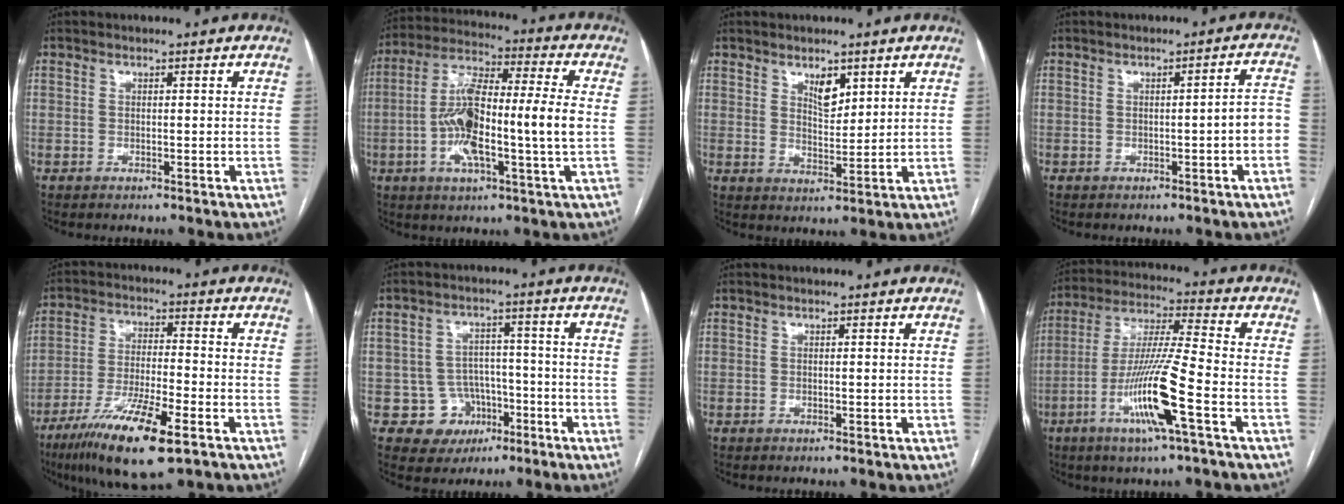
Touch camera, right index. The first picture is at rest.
{"total": 15.0, "force": [-1.9, 1.3, 14.9], "torque": [-0.285, 0.012, -0.039]}
{"total": 4.0, "force": [2.4, 1.8, 2.7], "torque": [-0.045, -0.004, 0.046]}
{"total": 3.4, "force": [-1.1, 0.2, 3.2], "torque": [-0.029, 0.012, -0.017]}
{"total": 14.1, "force": [-8.0, 1.9, 11.5], "torque": [-0.217, -0.029, -0.138]}
{"total": 7.0, "force": [-2.7, 6.4, 0.6], "torque": [0.006, 0.017, -0.033]}
{"total": 0.0}
{"total": 13.6, "force": [-5.4, -0.5, 12.5], "torque": [-0.251, -0.011, -0.105]}